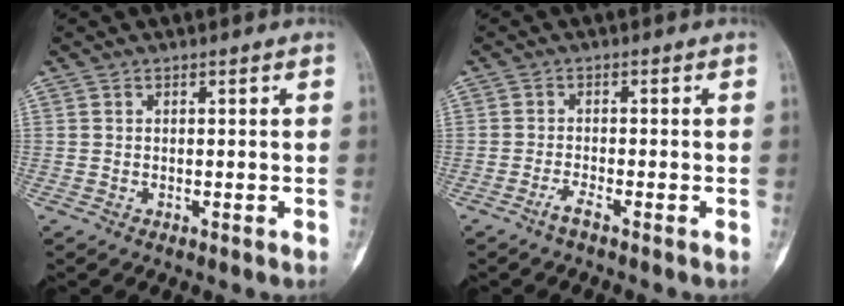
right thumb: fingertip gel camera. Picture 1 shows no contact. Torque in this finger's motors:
{"motor_torque": [0.26, -0.25, 0.00, -0.37, 0.00]}